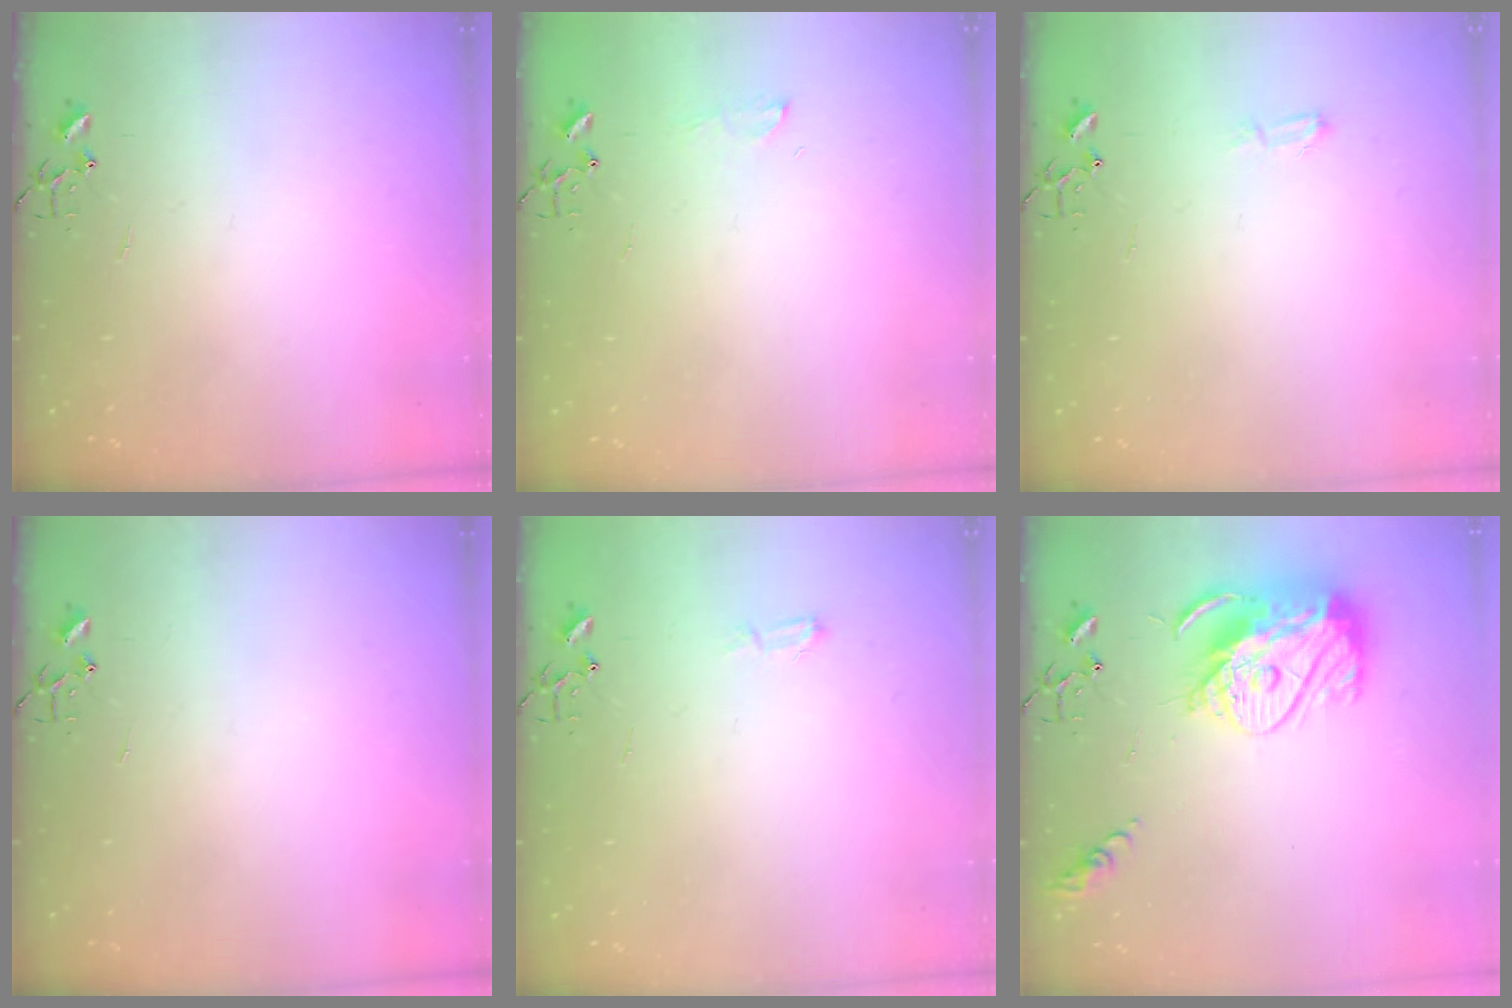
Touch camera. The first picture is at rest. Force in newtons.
{"total": 6.1, "press": 6.1, "slide": 0.7}
{"total": 4.3, "press": 4.3, "slide": 0.4}
{"total": 0.0}
{"total": 4.3, "press": 4.3, "slide": 0.4}
{"total": 15.7, "press": 15.6, "slide": 1.6}